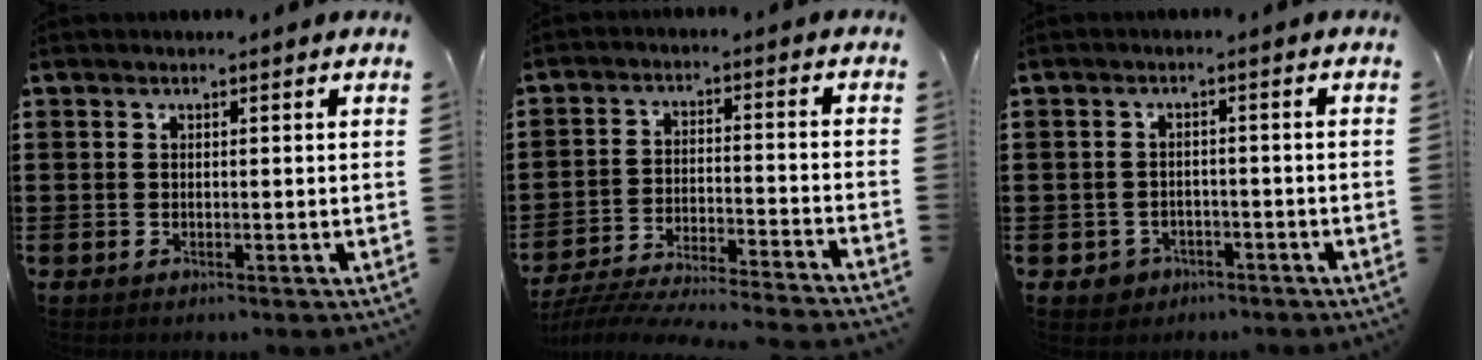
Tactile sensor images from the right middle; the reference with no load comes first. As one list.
[{"total": 6.1, "force": [-5.9, -0.2, 1.5], "torque": [-0.033, -0.008, -0.119]}, {"total": 2.1, "force": [-1.7, 1.2, 0.1], "torque": [-0.010, -0.001, -0.037]}]